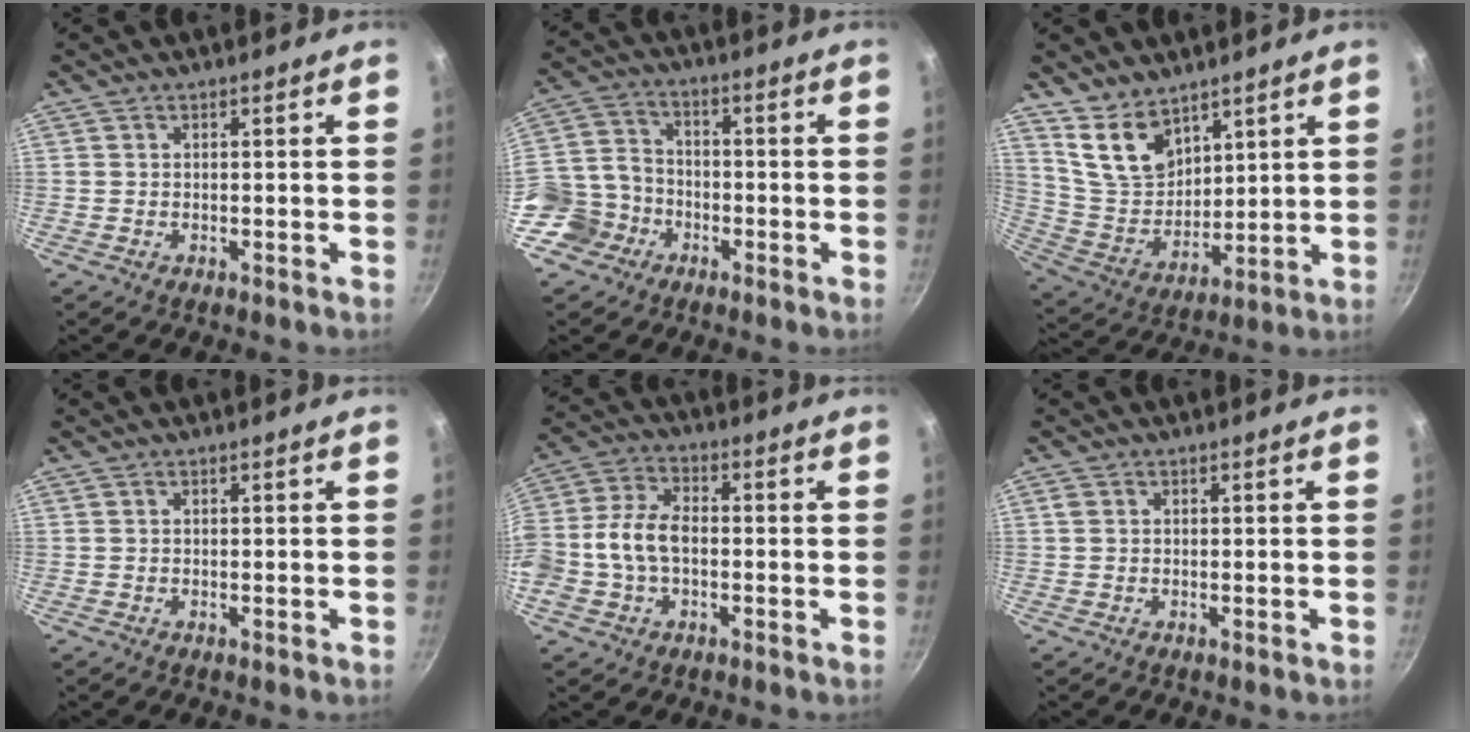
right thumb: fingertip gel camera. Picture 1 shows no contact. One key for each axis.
{"total": 10.3, "fx": -5.2, "fy": 8.2, "fz": 3.3, "tx": -0.033, "ty": 0.047, "tz": -0.109}
{"total": 11.1, "fx": 7.4, "fy": 6.4, "fz": 5.2, "tx": -0.071, "ty": -0.050, "tz": 0.159}
{"total": 0.0}
{"total": 10.9, "fx": -1.5, "fy": 7.2, "fz": 8.0, "tx": -0.151, "ty": 0.034, "tz": -0.042}
{"total": 1.1, "fx": 0.0, "fy": 0.8, "fz": 0.8, "tx": -0.016, "ty": 0.002, "tz": -0.003}